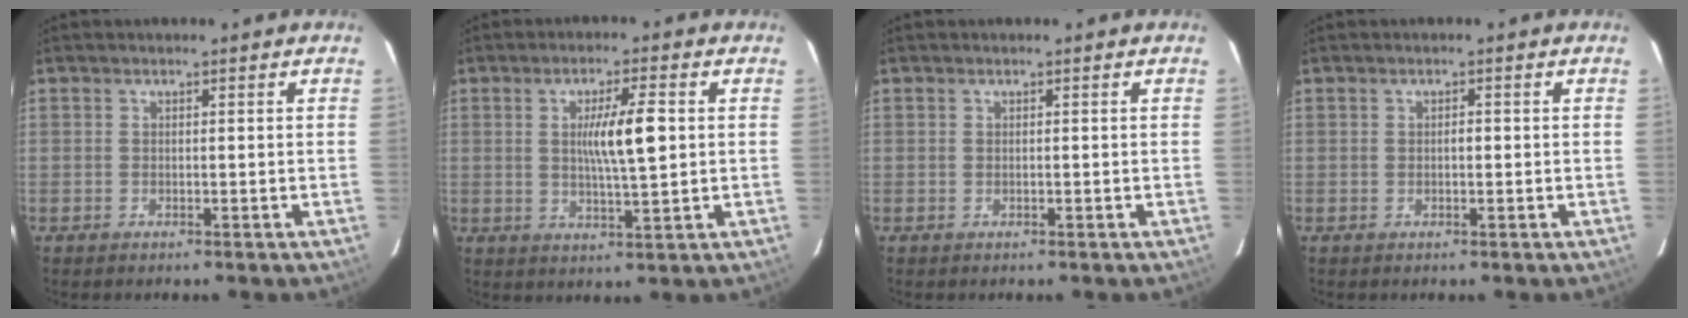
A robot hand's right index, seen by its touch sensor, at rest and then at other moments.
{"total": 7.1, "force": [1.0, 0.5, 7.0], "torque": [-0.121, 0.001, 0.018]}
{"total": 0.0}
{"total": 0.7, "force": [-0.1, 0.3, 0.6], "torque": [-0.011, 0.002, -0.002]}